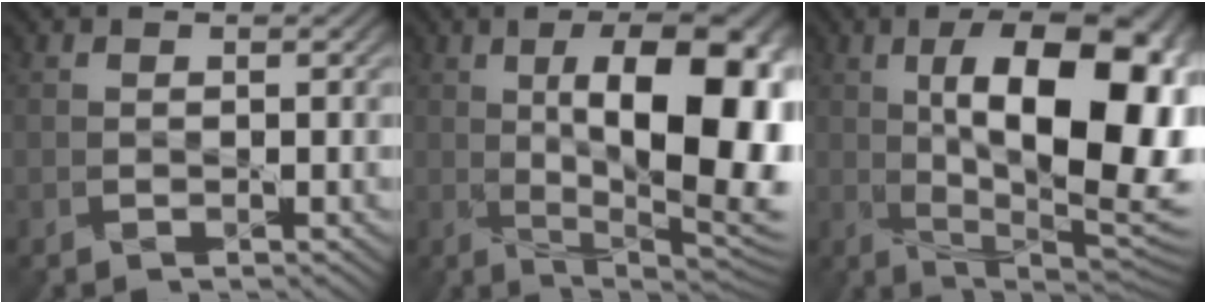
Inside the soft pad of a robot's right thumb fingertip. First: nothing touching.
{"total": 15.8, "force": [1.6, 6.1, 14.5], "torque": [-0.199, 0.013, 0.020]}
{"total": 17.7, "force": [2.3, 7.4, 16.0], "torque": [-0.231, 0.016, 0.029]}